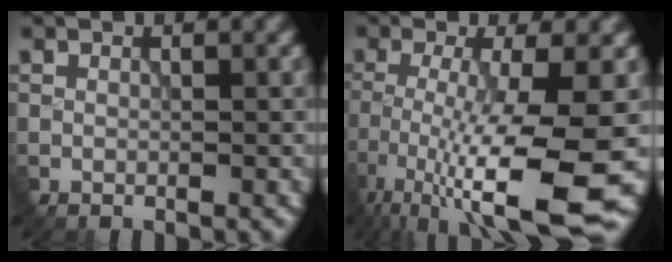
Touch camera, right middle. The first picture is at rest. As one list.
[{"total": 9.7, "force": [-4.5, 1.6, 8.5], "torque": [-0.153, -0.012, -0.081]}]